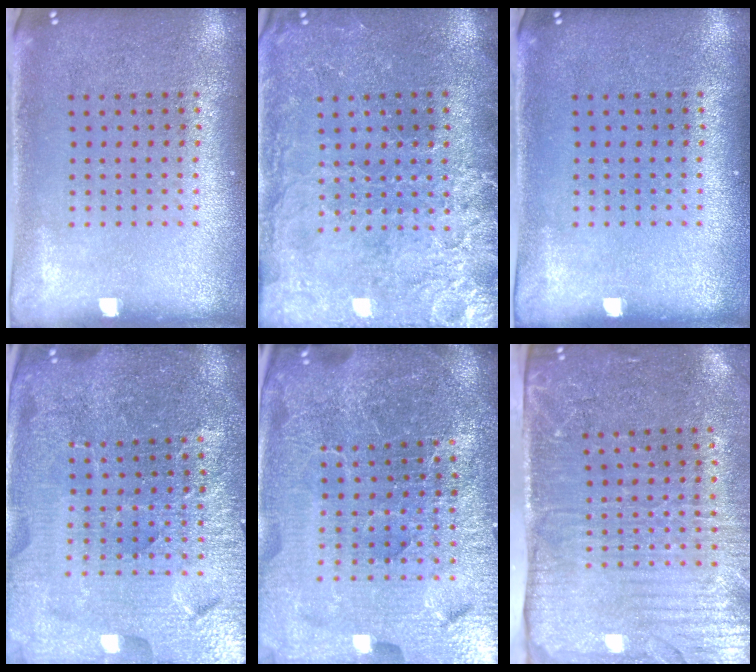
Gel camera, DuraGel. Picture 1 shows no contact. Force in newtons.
{"total": 3.2, "press": 3.1, "slide": 0.7}
{"total": 0.0}
{"total": 5.6, "press": 5.1, "slide": 2.4}
{"total": 6.5, "press": 5.8, "slide": 3.0}
{"total": 4.3, "press": 3.6, "slide": 2.3}